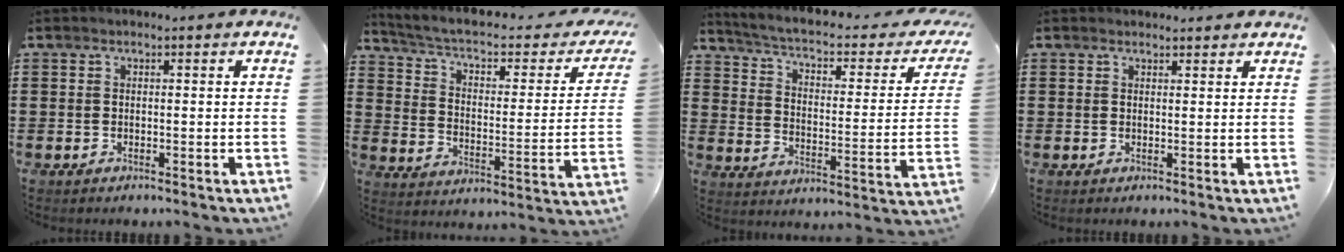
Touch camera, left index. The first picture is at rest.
{"total": 4.8, "force": [3.2, 1.3, 3.3], "torque": [-0.081, -0.027, 0.046]}
{"total": 3.5, "force": [2.3, 0.5, 2.5], "torque": [-0.065, -0.027, 0.028]}
{"total": 1.3, "force": [1.3, 0.2, 0.0], "torque": [-0.003, 0.002, 0.025]}